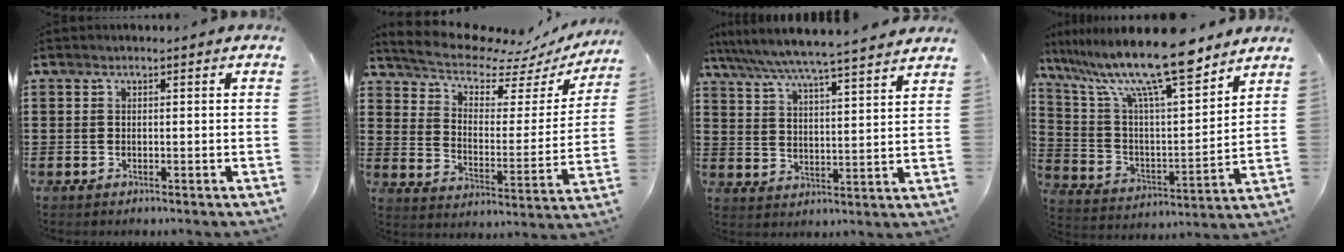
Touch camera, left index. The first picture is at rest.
{"total": 7.7, "force": [7.0, 2.1, 2.5], "torque": [-0.076, -0.051, 0.118]}
{"total": 5.7, "force": [5.3, -0.8, 1.9], "torque": [-0.061, -0.039, 0.085]}
{"total": 15.0, "force": [12.1, 1.3, 8.8], "torque": [-0.201, -0.067, 0.207]}